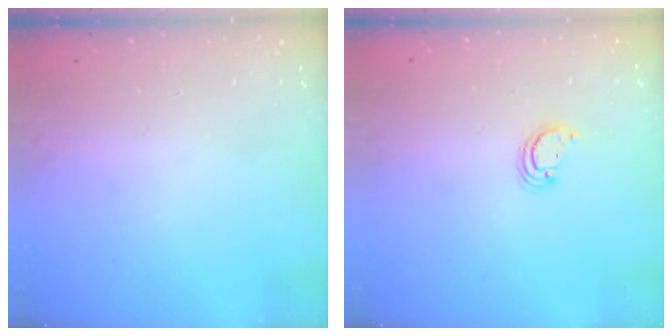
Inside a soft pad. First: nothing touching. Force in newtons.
{"total": 2.6, "press": 2.6, "slide": 0.2}